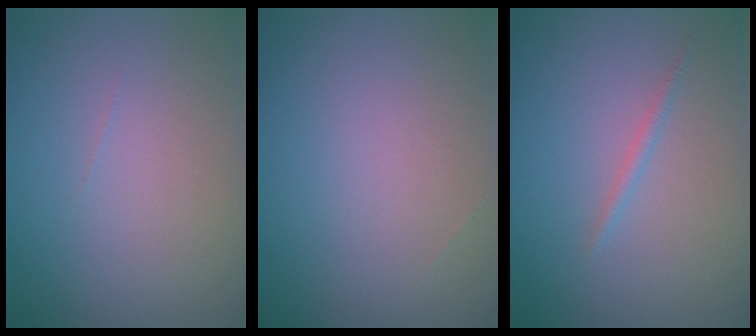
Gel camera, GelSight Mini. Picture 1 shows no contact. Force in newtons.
{"total": 0.0}
{"total": 0.8, "press": 0.8, "slide": 0.0}